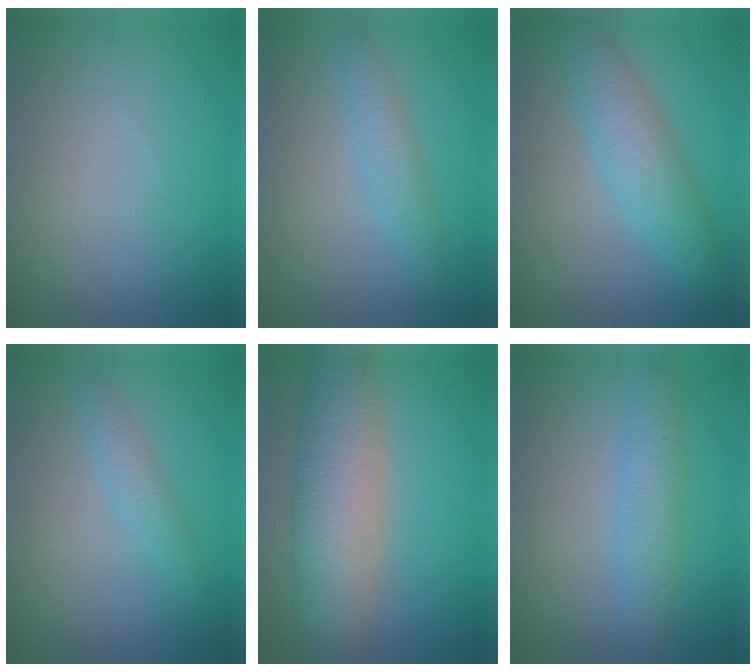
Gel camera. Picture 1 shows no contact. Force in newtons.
{"total": 2.1, "press": 2.1, "slide": 0.0}
{"total": 4.6, "press": 4.6, "slide": 0.2}
{"total": 1.7, "press": 1.7, "slide": 0.1}
{"total": 8.8, "press": 8.7, "slide": 0.7}
{"total": 2.9, "press": 2.9, "slide": 0.1}